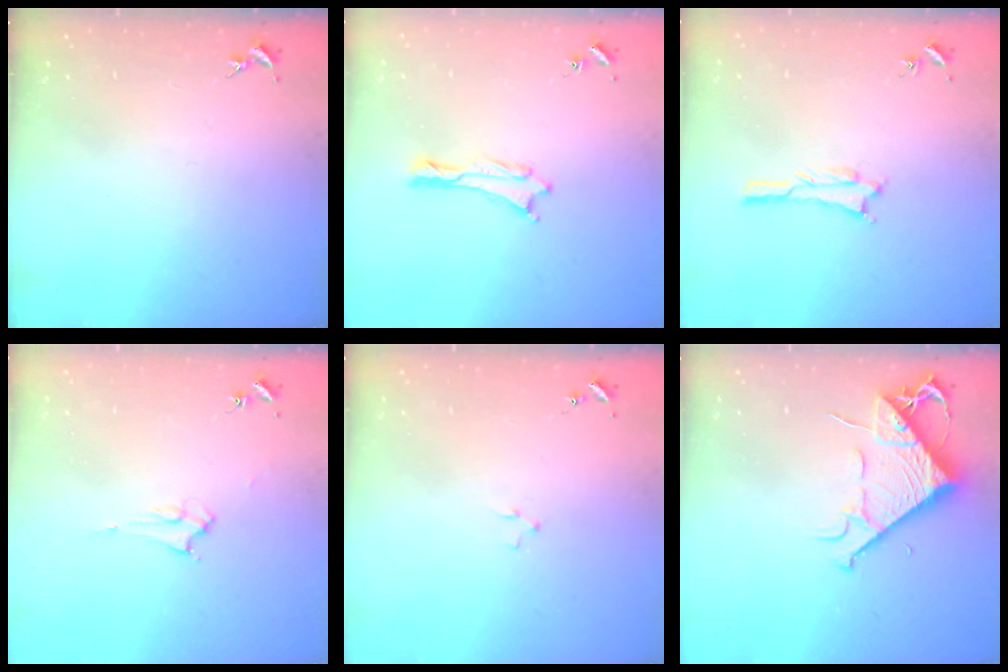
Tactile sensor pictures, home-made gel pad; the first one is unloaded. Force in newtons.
{"total": 0.0}
{"total": 1.1, "press": 1.1, "slide": 0.1}
{"total": 2.1, "press": 2.1, "slide": 0.2}
{"total": 0.7, "press": 0.7, "slide": 0.2}
{"total": 8.2, "press": 8.1, "slide": 1.1}